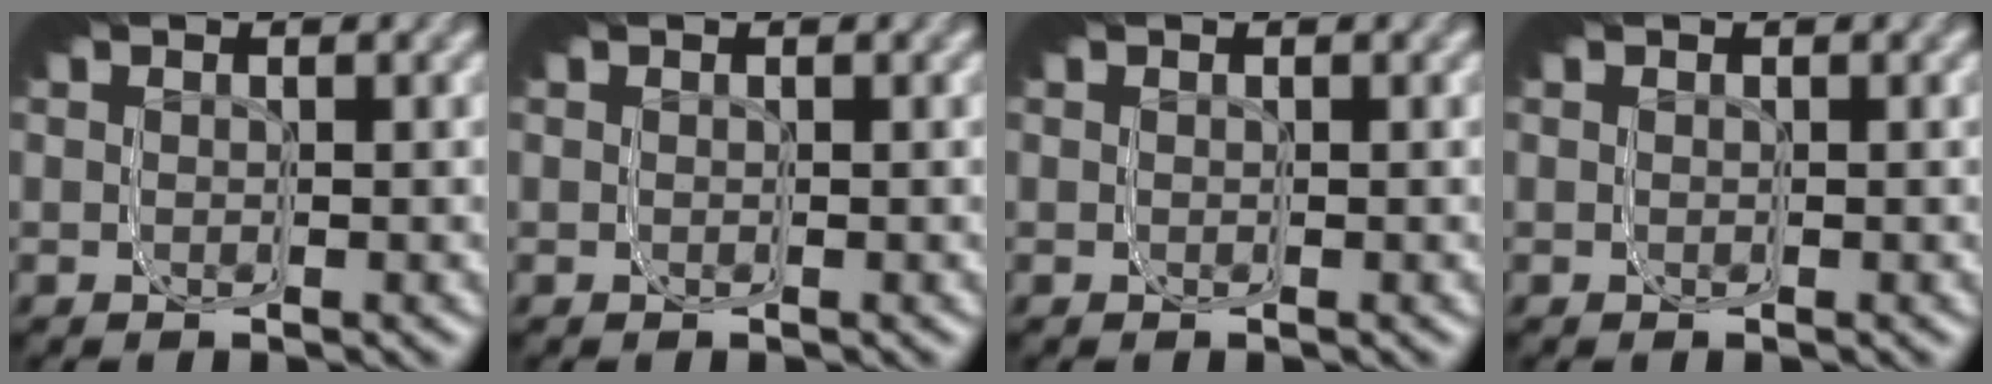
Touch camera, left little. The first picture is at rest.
{"total": 0.0}
{"total": 0.0}
{"total": 0.0}